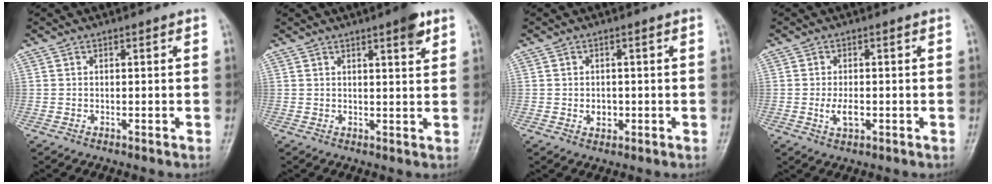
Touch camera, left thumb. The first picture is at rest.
{"total": 4.4, "force": [2.6, 0.8, 3.4], "torque": [-0.043, -0.013, 0.033]}
{"total": 2.4, "force": [-0.4, 1.9, 1.5], "torque": [-0.012, 0.002, -0.002]}
{"total": 3.5, "force": [-0.8, 1.8, 2.9], "torque": [-0.054, -0.001, -0.012]}